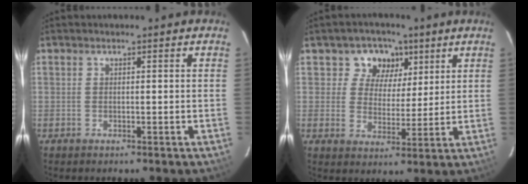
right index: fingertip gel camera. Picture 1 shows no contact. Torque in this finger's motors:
{"motor_torque": [0.16, 0.16, 0.04, 0.00]}